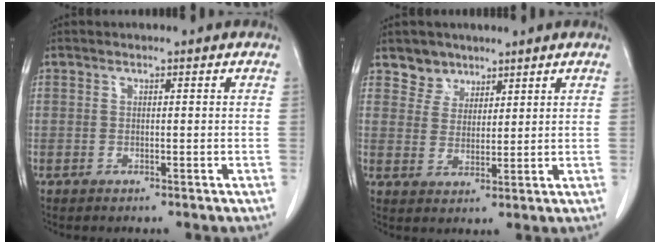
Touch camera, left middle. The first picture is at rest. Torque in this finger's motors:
{"motor_torque": [0.79, -0.82, 0.00, -0.01]}